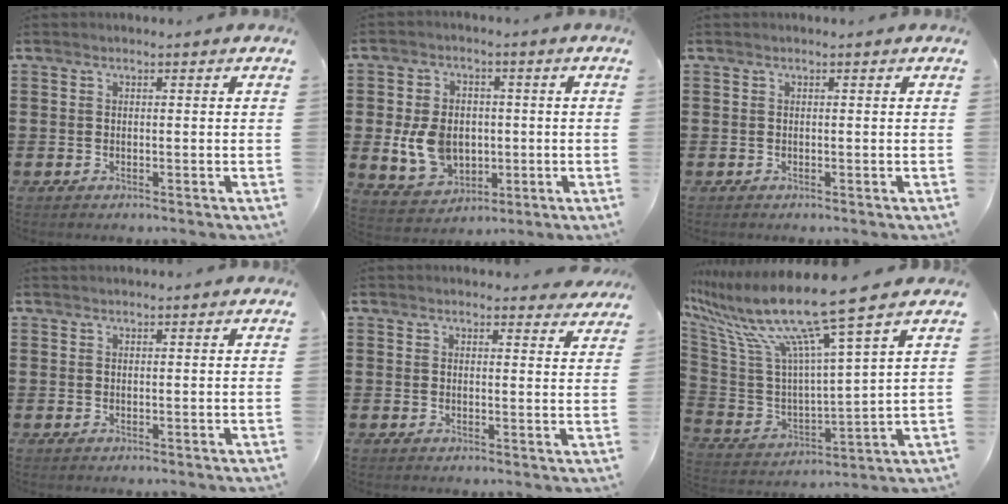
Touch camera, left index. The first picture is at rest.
{"total": 8.9, "force": [-0.4, 6.9, 5.6], "torque": [-0.129, 0.010, -0.007]}
{"total": 0.0}
{"total": 0.7, "force": [0.7, 0.0, 0.1], "torque": [-0.004, -0.001, 0.015]}
{"total": 2.8, "force": [2.8, 0.2, 0.3], "torque": [-0.005, -0.009, 0.051]}
{"total": 13.8, "force": [10.5, -0.1, 9.0], "torque": [-0.208, -0.074, 0.172]}